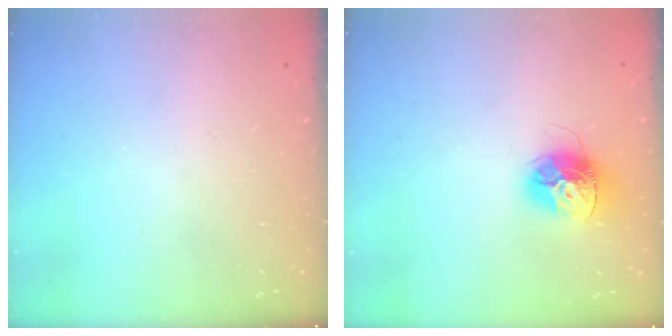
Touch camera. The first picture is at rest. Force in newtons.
{"total": 13.4, "press": 13.4, "slide": 1.2}